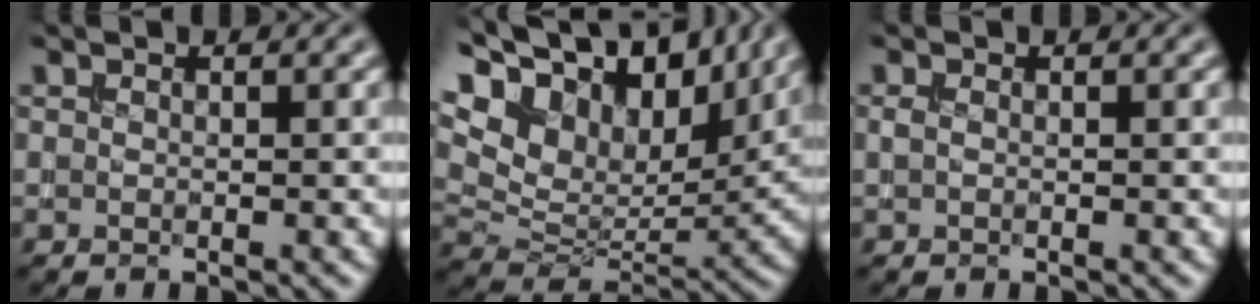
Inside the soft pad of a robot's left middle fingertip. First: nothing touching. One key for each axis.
{"total": 17.5, "fx": 9.0, "fy": 10.5, "fz": 10.7, "tx": -0.231, "ty": 0.060, "tz": 0.168}
{"total": 0.6, "fx": 0.0, "fy": 0.3, "fz": 0.4, "tx": -0.012, "ty": 0.003, "tz": 0.000}